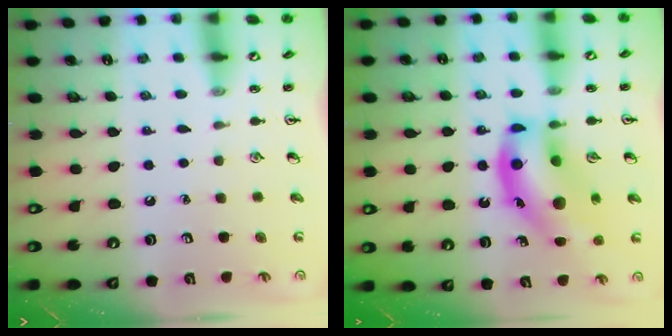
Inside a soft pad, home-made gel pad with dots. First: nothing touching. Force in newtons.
{"total": 17.3, "press": 17.0, "slide": 3.2}